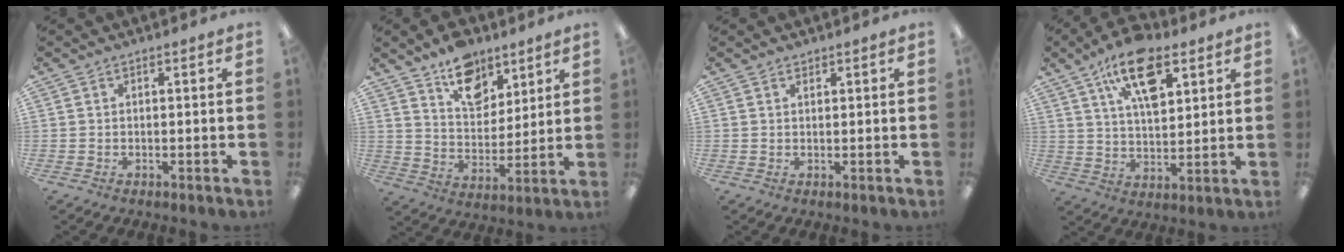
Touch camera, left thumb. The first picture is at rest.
{"total": 13.1, "force": [9.2, 7.6, 5.4], "torque": [-0.065, -0.053, 0.165]}
{"total": 0.9, "force": [0.8, 0.3, 0.1], "torque": [-0.002, 0.000, 0.015]}
{"total": 14.7, "force": [8.1, 7.1, 10.0], "torque": [-0.164, -0.021, 0.143]}